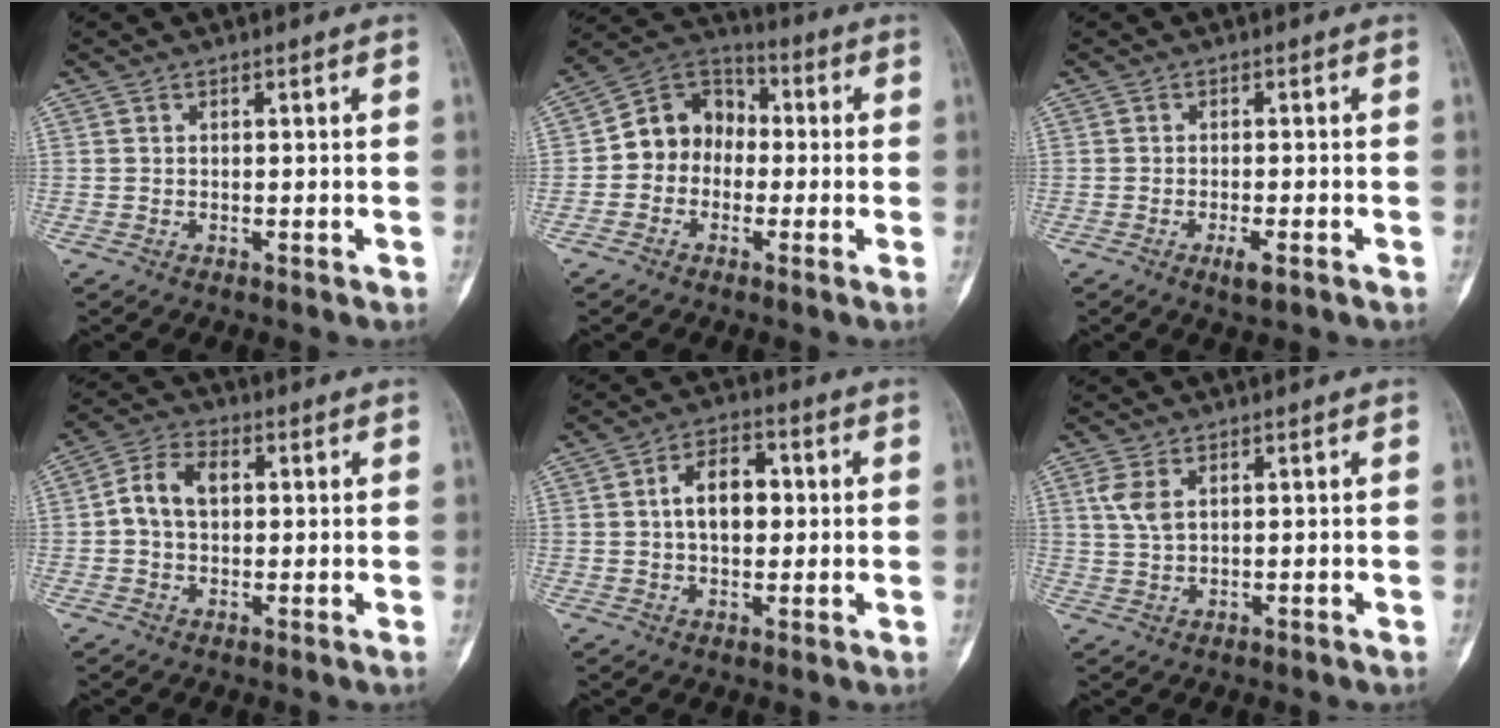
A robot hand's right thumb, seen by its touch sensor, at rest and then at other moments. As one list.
[{"total": 9.9, "force": [-0.9, 8.3, 5.3], "torque": [-0.060, 0.038, -0.036]}, {"total": 2.7, "force": [-1.3, 0.6, 2.2], "torque": [-0.042, -0.003, -0.024]}, {"total": 6.9, "force": [0.7, 4.6, 5.1], "torque": [-0.096, 0.021, 0.006]}, {"total": 8.4, "force": [0.7, 5.3, 6.5], "torque": [-0.086, 0.017, 0.005]}, {"total": 3.5, "force": [1.2, 1.7, 2.8], "torque": [-0.065, 0.002, 0.028]}]